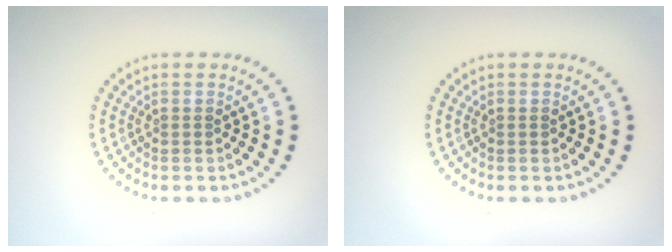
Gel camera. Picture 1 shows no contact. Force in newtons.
{"total": 0.0}